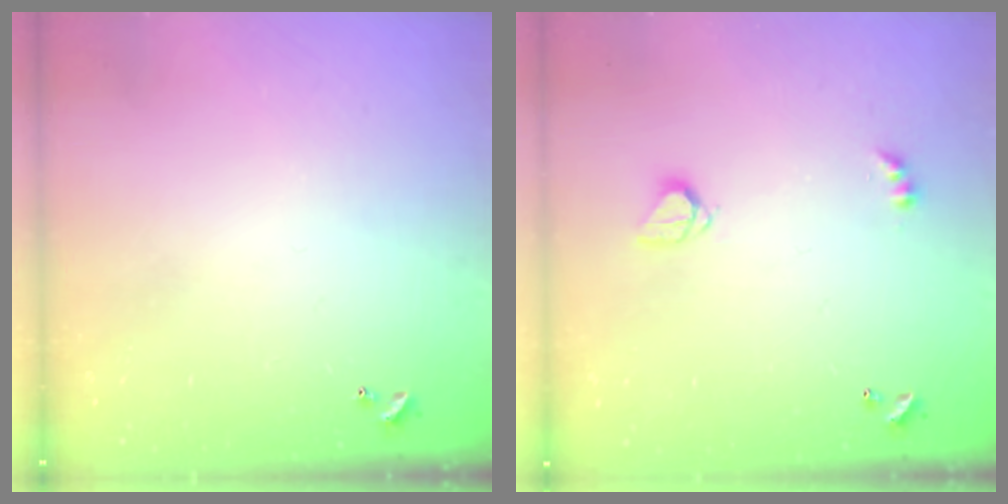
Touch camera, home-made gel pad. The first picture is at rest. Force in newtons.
{"total": 3.3, "press": 3.3, "slide": 0.2}